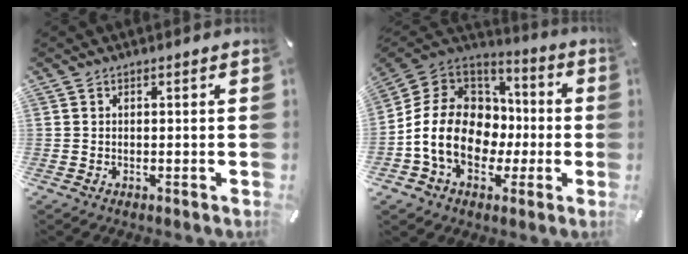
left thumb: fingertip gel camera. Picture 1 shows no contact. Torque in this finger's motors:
{"motor_torque": [2.28, 2.72, 1.60, 1.14, 0.73]}